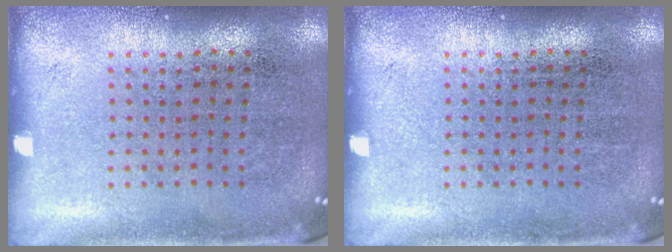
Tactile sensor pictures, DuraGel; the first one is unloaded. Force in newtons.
{"total": 0.0}